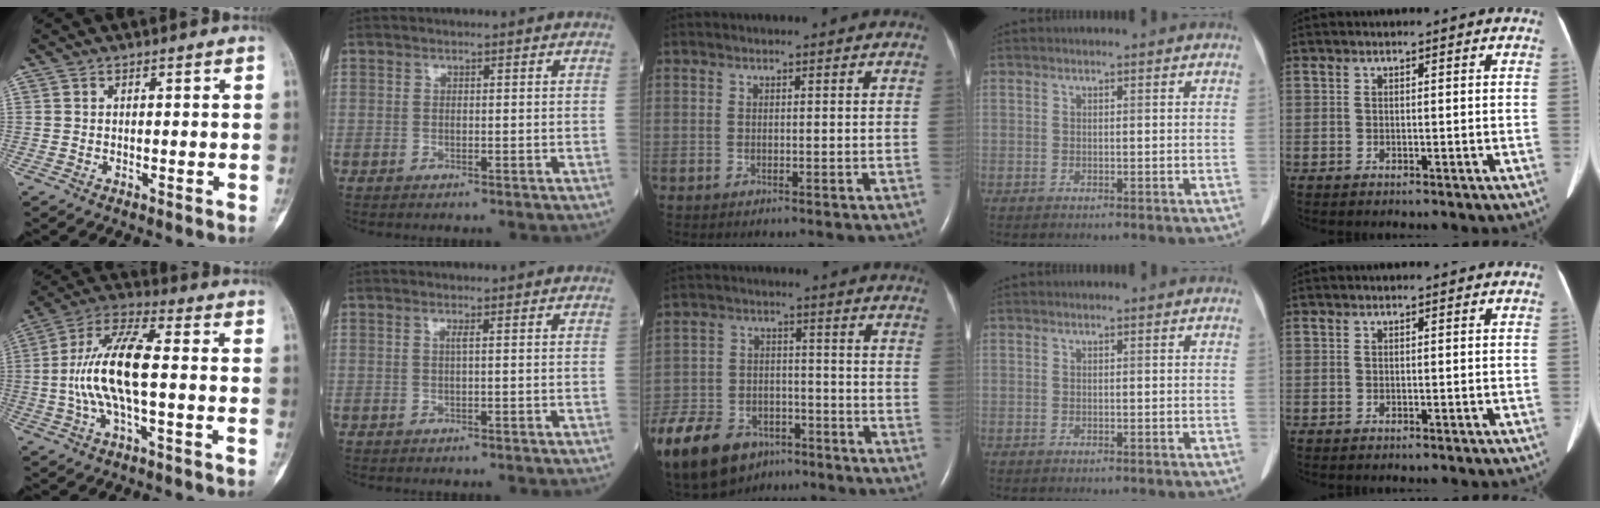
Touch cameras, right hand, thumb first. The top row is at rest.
{"thumb": {"total": 13.5, "force": [-0.9, 4.1, 12.8], "torque": [-0.272, 0.032, -0.019]}, "index": {"total": 0.7, "force": [0.1, -0.2, 0.6], "torque": [-0.015, 0.001, 0.002]}, "middle": {"total": 24.2, "force": [-15.4, 14.5, 11.7], "torque": [-0.330, -0.025, -0.248]}}